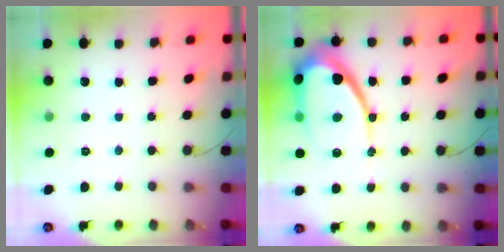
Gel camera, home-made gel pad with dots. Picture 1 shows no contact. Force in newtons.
{"total": 15.4, "press": 15.3, "slide": 1.6}